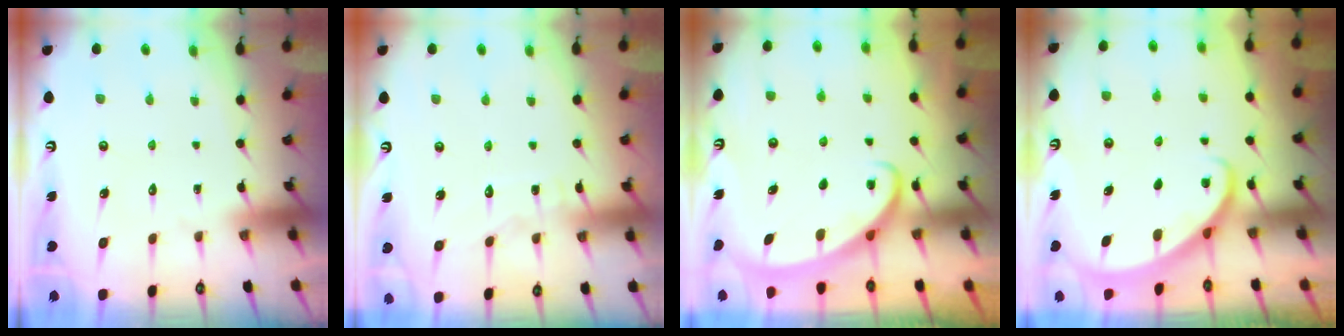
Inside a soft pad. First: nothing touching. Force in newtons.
{"total": 5.2, "press": 5.1, "slide": 0.6}
{"total": 2.6, "press": 2.6, "slide": 0.3}
{"total": 1.9, "press": 1.9, "slide": 0.2}